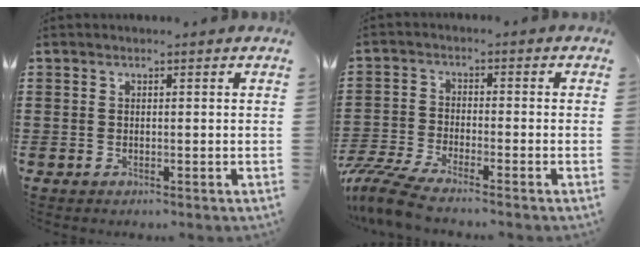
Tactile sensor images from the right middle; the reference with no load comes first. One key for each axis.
{"total": 6.5, "fx": -5.6, "fy": 0.5, "fz": 3.1, "tx": -0.088, "ty": -0.014, "tz": -0.115}